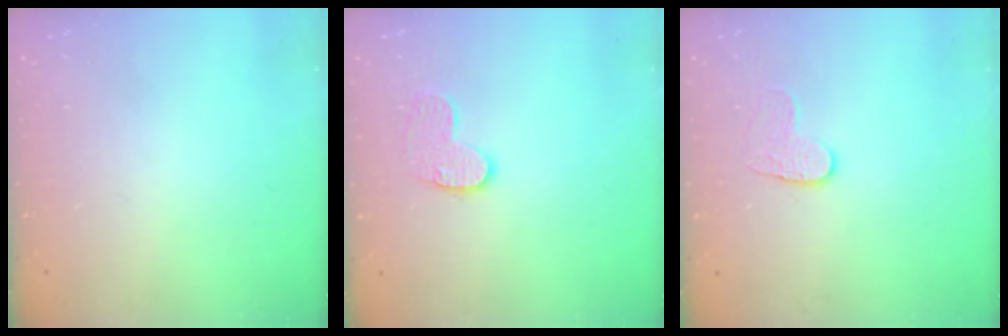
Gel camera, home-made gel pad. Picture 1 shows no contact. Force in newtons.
{"total": 9.1, "press": 9.0, "slide": 0.6}
{"total": 5.0, "press": 4.9, "slide": 0.5}